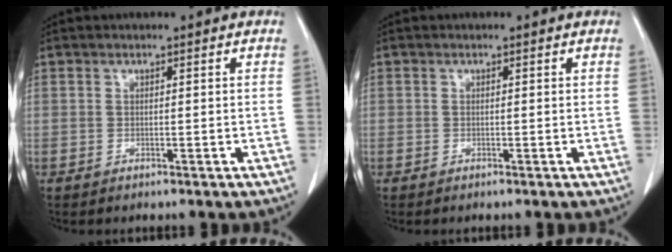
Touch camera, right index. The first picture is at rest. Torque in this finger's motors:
{"motor_torque": [0.79, 0.21, 0.38, 0.09]}